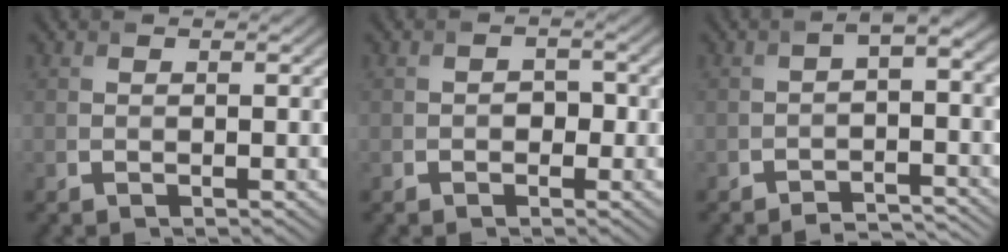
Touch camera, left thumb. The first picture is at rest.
{"total": 1.6, "force": [-0.4, 1.3, 0.9], "torque": [-0.013, -0.002, -0.007]}
{"total": 4.9, "force": [-2.7, 1.4, 3.8], "torque": [-0.051, -0.004, -0.045]}